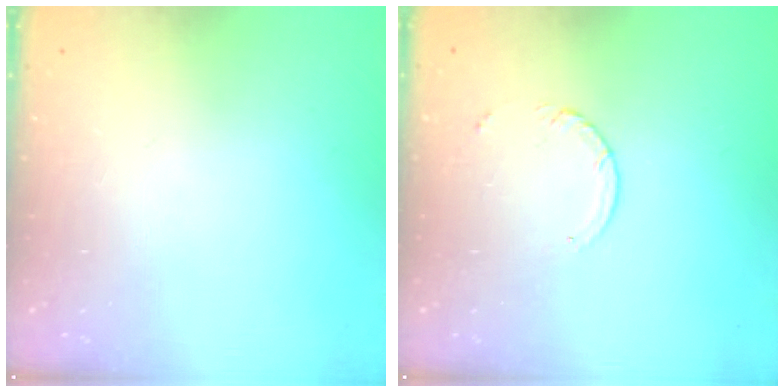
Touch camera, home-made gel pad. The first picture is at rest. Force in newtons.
{"total": 3.9, "press": 3.9, "slide": 0.4}